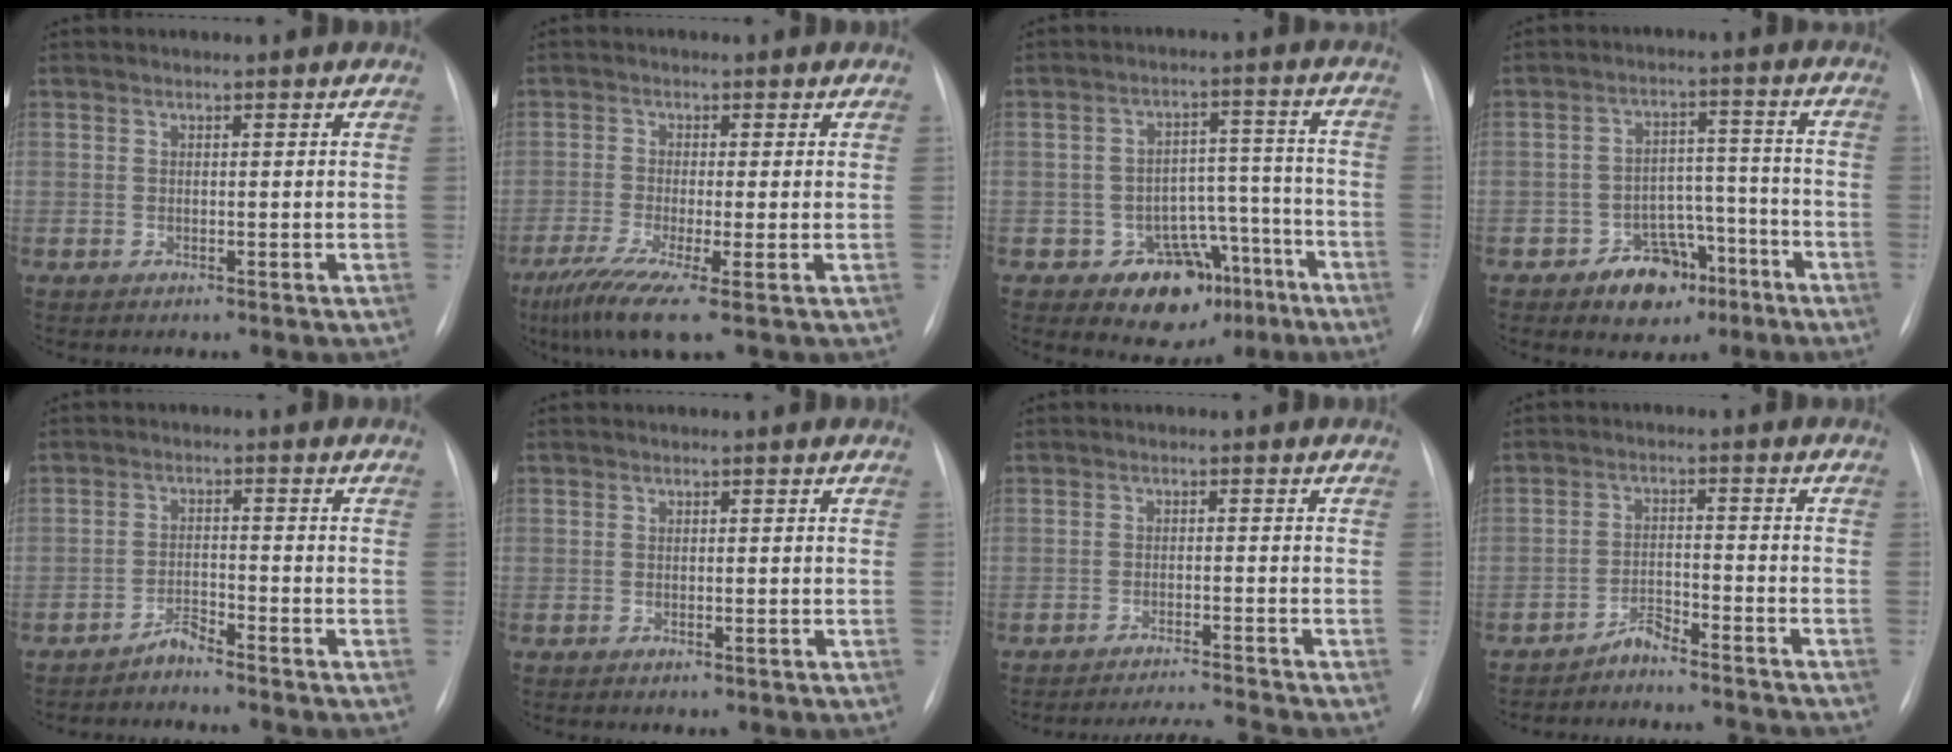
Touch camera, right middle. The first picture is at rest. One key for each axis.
{"total": 8.2, "fx": -4.6, "fy": 0.4, "fz": 6.8, "tx": -0.121, "ty": -0.025, "tz": -0.081}
{"total": 9.9, "fx": -5.5, "fy": 7.2, "fz": 3.8, "tx": -0.029, "ty": 0.043, "tz": -0.068}
{"total": 8.3, "fx": -4.9, "fy": 5.4, "fz": 3.9, "tx": -0.051, "ty": 0.031, "tz": -0.069}
{"total": 2.3, "fx": -2.2, "fy": -0.1, "fz": 0.3, "tx": -0.003, "ty": -0.006, "tz": -0.042}
{"total": 0.6, "fx": -0.2, "fy": 0.4, "fz": 0.4, "tx": -0.006, "ty": -0.001, "tz": -0.001}
{"total": 5.4, "fx": -4.8, "fy": -2.5, "fz": 0.0, "tx": -0.005, "ty": -0.002, "tz": -0.081}
{"total": 7.0, "fx": -6.9, "fy": 0.3, "fz": 0.7, "tx": -0.002, "ty": 0.016, "tz": -0.107}